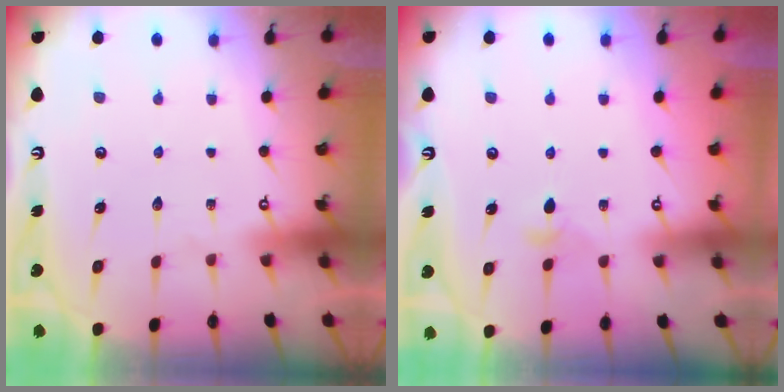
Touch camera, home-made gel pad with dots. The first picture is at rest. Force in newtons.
{"total": 3.8, "press": 3.7, "slide": 0.8}